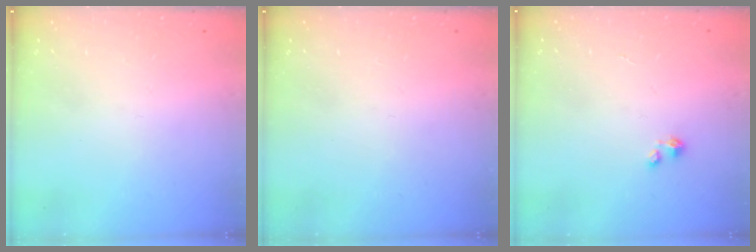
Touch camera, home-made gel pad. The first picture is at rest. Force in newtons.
{"total": 0.0}
{"total": 0.0}